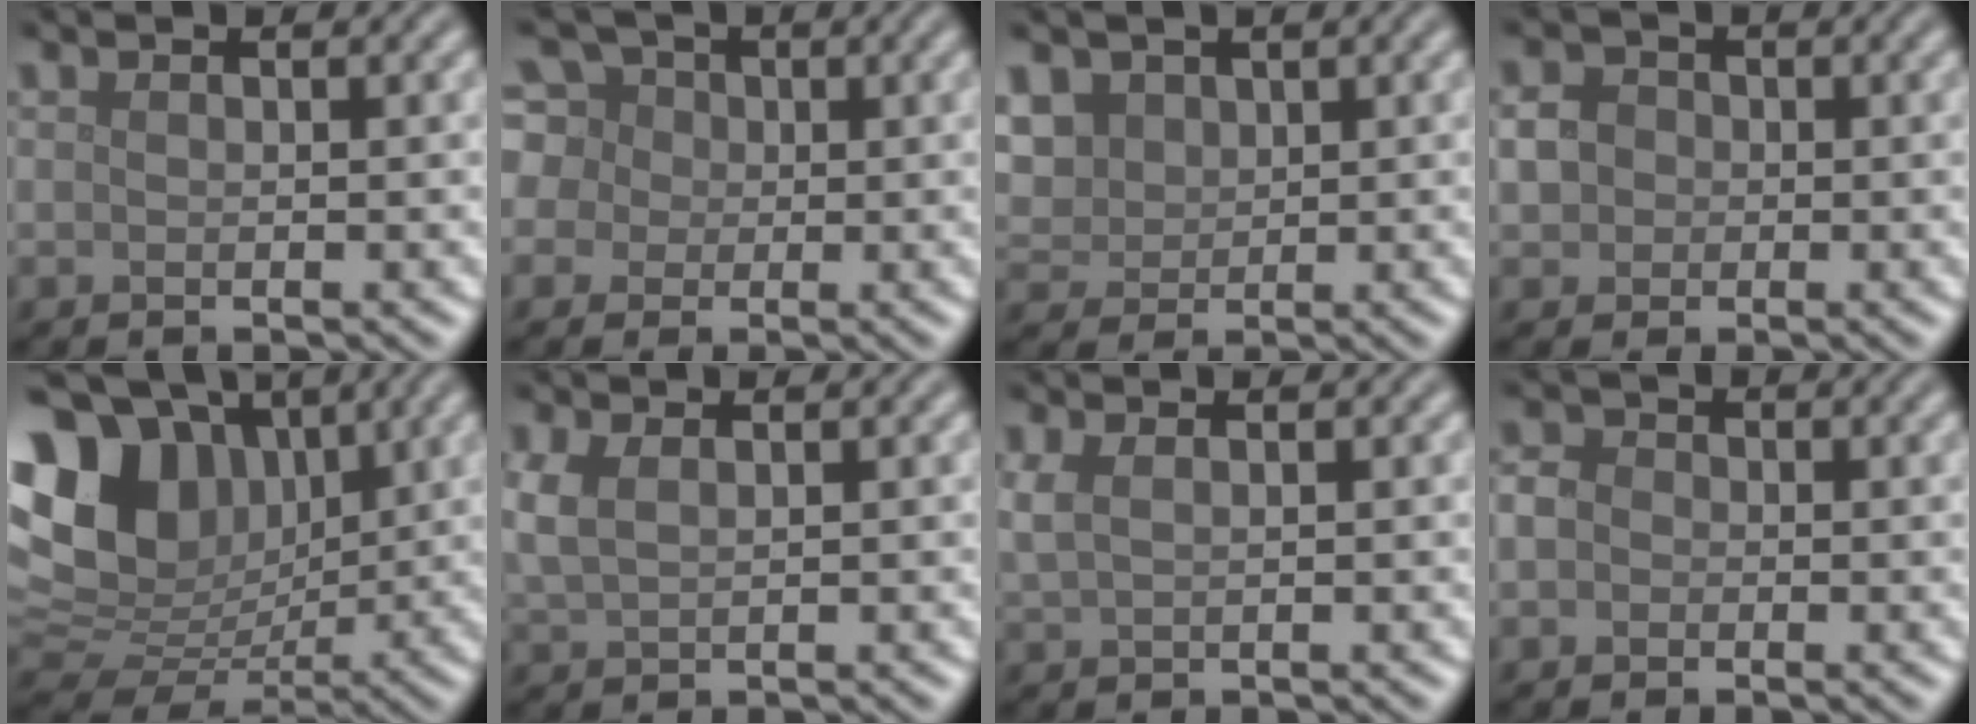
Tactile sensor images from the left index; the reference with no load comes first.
{"total": 7.1, "force": [1.9, 6.1, 3.0], "torque": [-0.053, 0.039, -0.004]}
{"total": 4.8, "force": [2.2, 3.7, 2.2], "torque": [-0.077, 0.013, 0.048]}
{"total": 2.5, "force": [0.1, 2.3, 1.1], "torque": [-0.010, 0.005, -0.004]}
{"total": 12.5, "force": [4.2, 9.0, 7.7], "torque": [-0.153, 0.015, 0.075]}
{"total": 2.2, "force": [0.8, 1.2, 1.6], "torque": [-0.043, 0.002, 0.020]}
{"total": 1.5, "force": [0.8, 0.7, 1.1], "torque": [-0.026, 0.002, 0.019]}
{"total": 1.8, "force": [-0.2, 1.6, 0.7], "torque": [-0.004, 0.003, -0.016]}